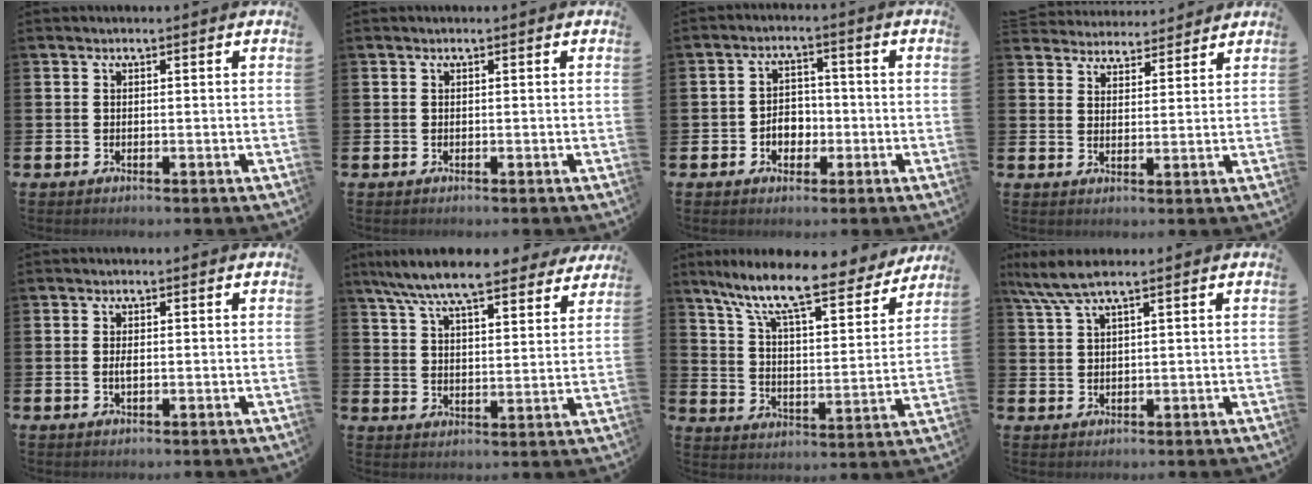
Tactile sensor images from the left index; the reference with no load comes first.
{"total": 0.0}
{"total": 3.5, "force": [-1.2, 2.8, 1.9], "torque": [-0.032, 0.003, -0.029]}
{"total": 4.5, "force": [4.4, 0.8, -0.5], "torque": [-0.004, -0.024, 0.079]}
{"total": 1.3, "force": [0.0, 0.5, 1.2], "torque": [-0.024, 0.002, -0.002]}
{"total": 9.3, "force": [8.6, 1.4, 3.4], "torque": [-0.093, -0.043, 0.152]}
{"total": 10.9, "force": [9.2, 2.0, 5.4], "torque": [-0.130, -0.062, 0.151]}
{"total": 6.8, "force": [4.6, 1.1, 4.9], "torque": [-0.111, -0.006, 0.079]}